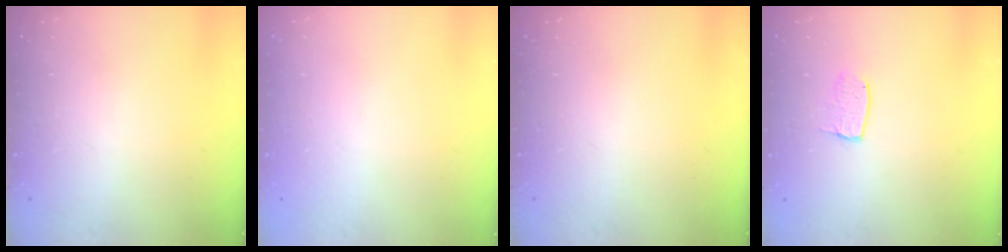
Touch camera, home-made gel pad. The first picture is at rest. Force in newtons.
{"total": 0.0}
{"total": 0.0}
{"total": 3.8, "press": 3.8, "slide": 0.3}